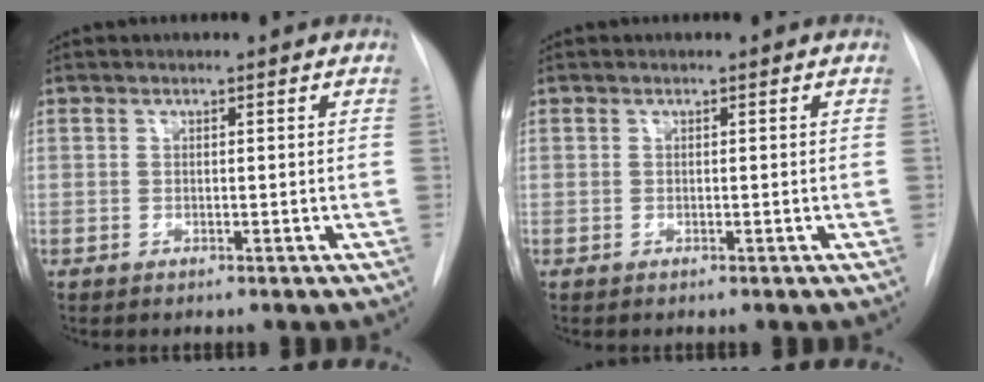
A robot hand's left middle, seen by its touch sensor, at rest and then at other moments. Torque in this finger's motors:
{"motor_torque": [0.07, -0.17, 0.05, 0.02]}